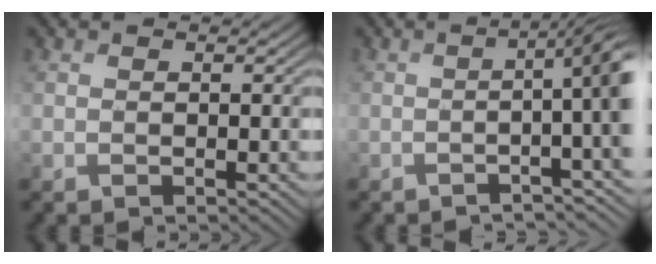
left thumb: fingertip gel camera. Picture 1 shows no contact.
{"total": 7.5, "force": [-1.1, 1.3, 7.3], "torque": [-0.086, 0.002, -0.028]}